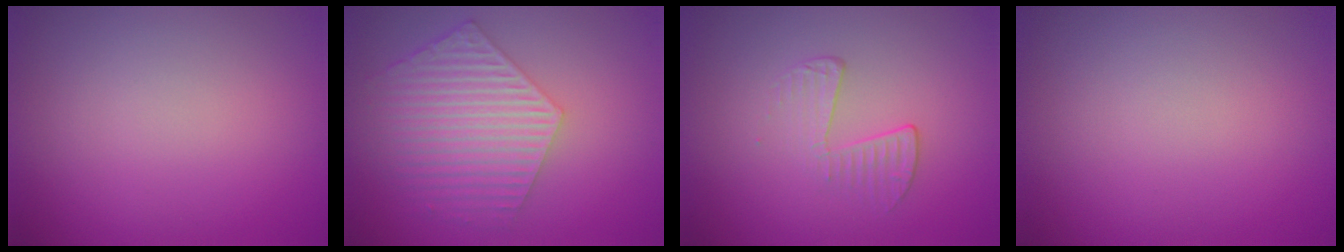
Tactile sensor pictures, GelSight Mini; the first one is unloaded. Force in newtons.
{"total": 5.9, "press": 4.5, "slide": 3.8}
{"total": 1.9, "press": 0.7, "slide": 1.8}
{"total": 0.0}